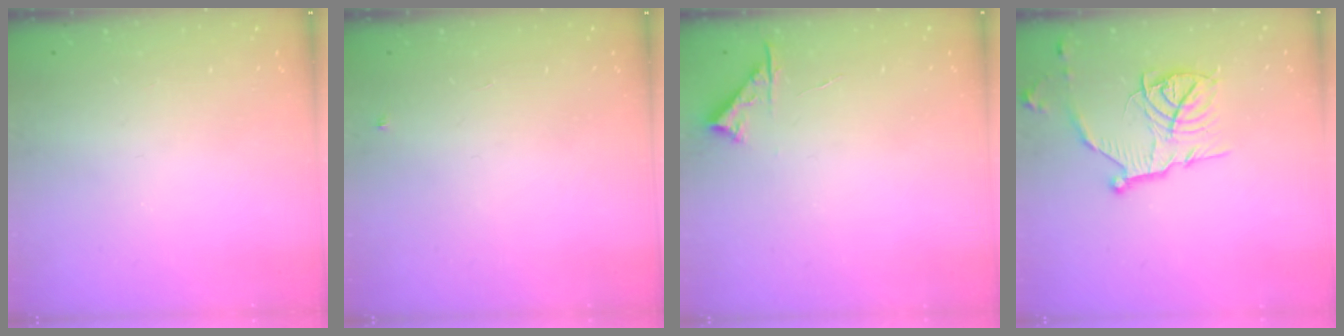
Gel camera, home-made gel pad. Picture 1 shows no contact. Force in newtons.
{"total": 2.7, "press": 2.7, "slide": 0.4}
{"total": 4.7, "press": 4.6, "slide": 0.6}
{"total": 14.6, "press": 14.5, "slide": 1.3}